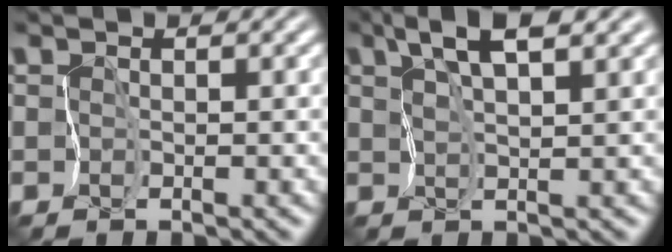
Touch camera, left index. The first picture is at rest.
{"total": 3.9, "force": [2.5, 0.8, 2.9], "torque": [-0.060, 0.007, 0.045]}